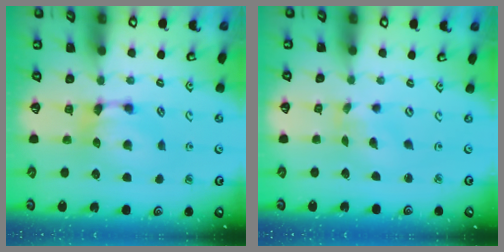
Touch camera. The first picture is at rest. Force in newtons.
{"total": 2.9, "press": 2.8, "slide": 1.0}